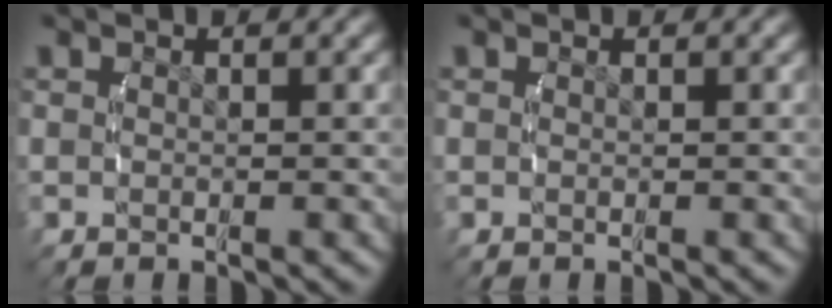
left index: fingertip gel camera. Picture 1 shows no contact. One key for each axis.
{"total": 0.0}